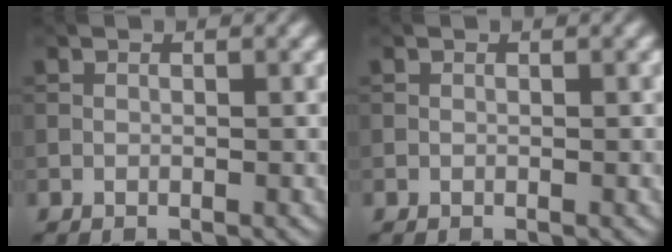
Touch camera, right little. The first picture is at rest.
{"total": 0.0}